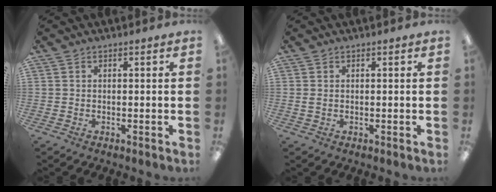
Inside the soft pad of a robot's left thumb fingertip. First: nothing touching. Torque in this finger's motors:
{"motor_torque": [-0.24, 0.11, -0.27, 0.13, 0.01]}